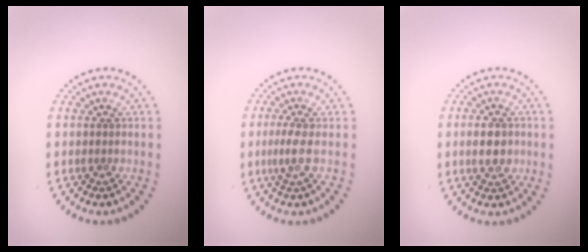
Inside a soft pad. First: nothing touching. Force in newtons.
{"total": 1.5, "press": 1.3, "slide": 0.9}
{"total": 2.9, "press": 2.9, "slide": 0.1}